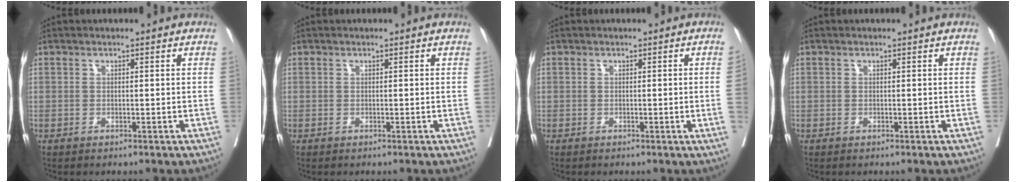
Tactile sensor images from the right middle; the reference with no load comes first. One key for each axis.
{"total": 0.0}
{"total": 2.5, "fx": -0.3, "fy": -0.8, "fz": 2.4, "tx": -0.038, "ty": -0.001, "tz": 0.001}
{"total": 0.0}